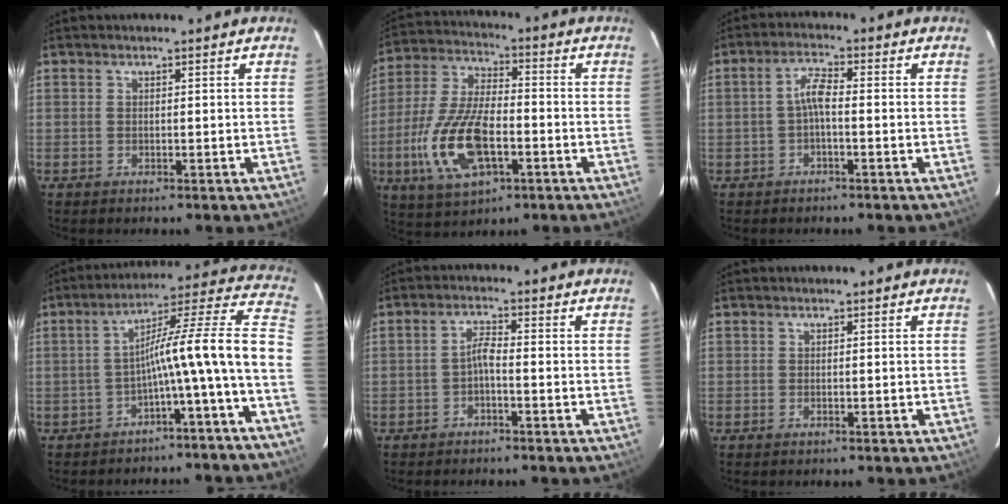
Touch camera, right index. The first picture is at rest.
{"total": 16.4, "force": [-5.2, 7.3, 13.8], "torque": [-0.299, -0.008, -0.094]}
{"total": 3.3, "force": [-0.9, 0.8, 3.1], "torque": [-0.065, 0.012, -0.020]}
{"total": 14.7, "force": [-4.9, -1.2, 13.8], "torque": [-0.174, 0.018, -0.087]}
{"total": 2.3, "force": [-1.3, 0.4, 1.8], "torque": [-0.040, 0.009, -0.027]}
{"total": 0.0}